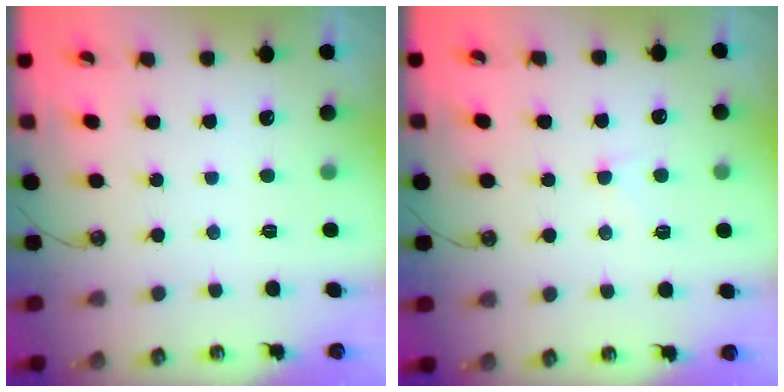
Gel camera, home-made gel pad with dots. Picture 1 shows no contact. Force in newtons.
{"total": 0.9, "press": 0.6, "slide": 0.7}